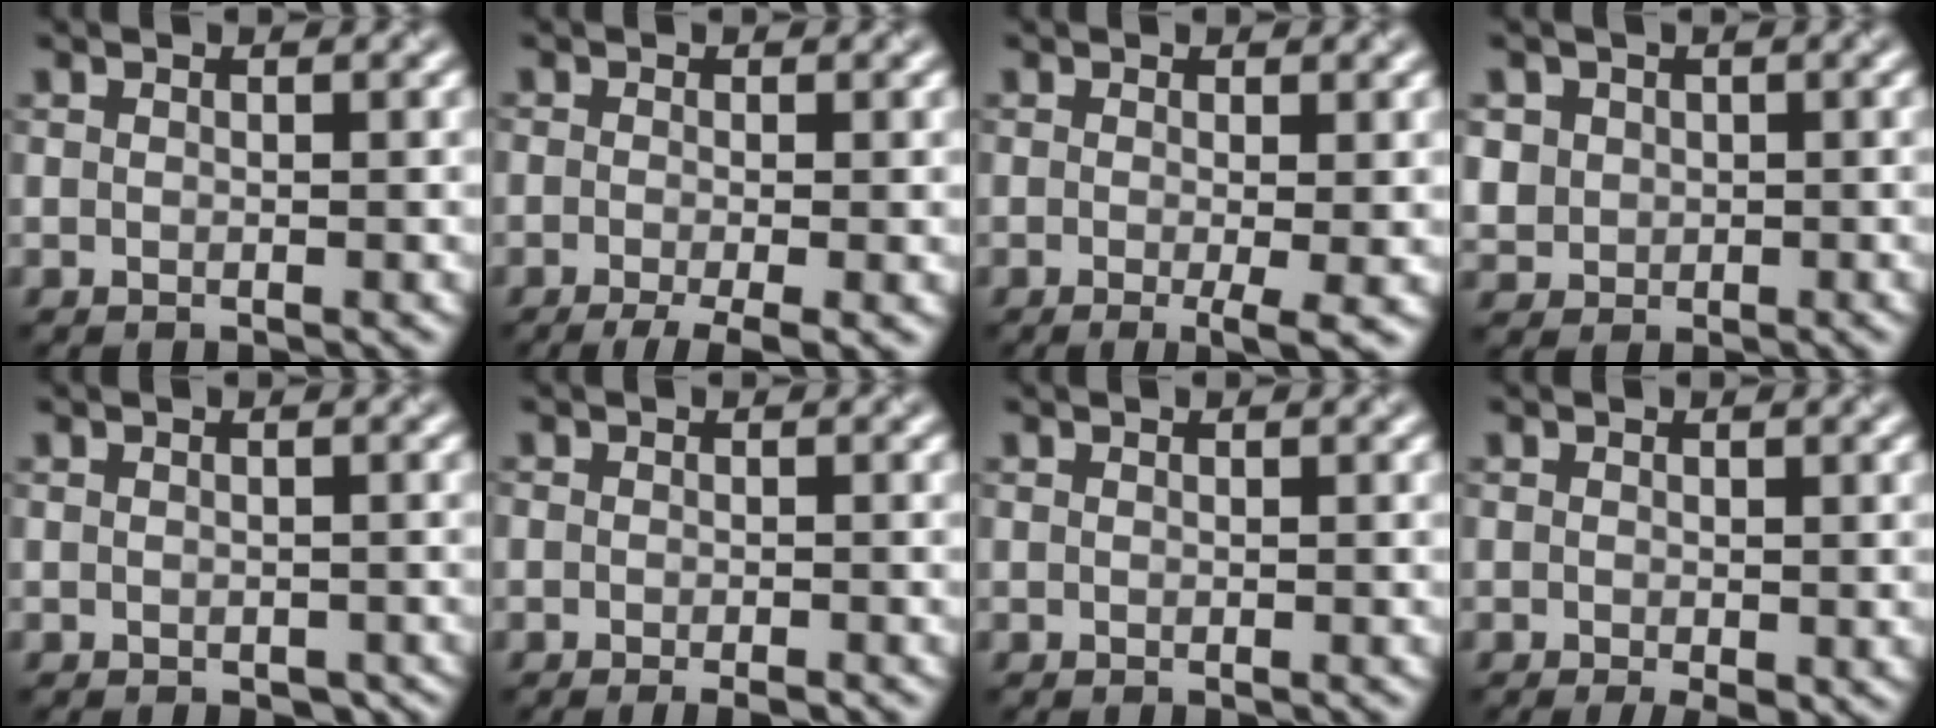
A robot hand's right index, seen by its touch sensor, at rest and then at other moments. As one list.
[{"total": 4.1, "force": [-2.3, 1.0, 3.2], "torque": [-0.055, -0.010, -0.040]}, {"total": 2.8, "force": [-0.6, 0.4, 2.7], "torque": [-0.043, -0.013, -0.007]}, {"total": 2.9, "force": [0.8, 2.7, 0.7], "torque": [-0.020, 0.008, 0.026]}, {"total": 1.0, "force": [-0.6, 0.7, 0.5], "torque": [-0.007, -0.010, -0.007]}, {"total": 1.5, "force": [-1.0, 0.5, 1.0], "torque": [-0.013, -0.004, -0.015]}, {"total": 0.0}, {"total": 1.6, "force": [-0.4, 0.7, 1.4], "torque": [-0.019, -0.008, -0.003]}]